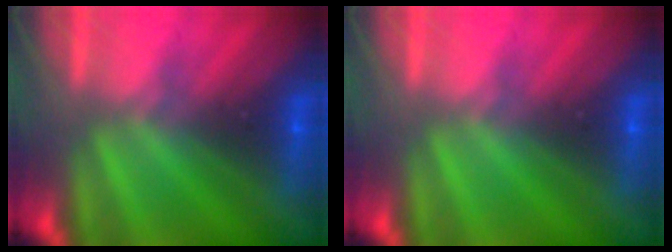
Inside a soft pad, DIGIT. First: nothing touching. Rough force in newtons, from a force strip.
{"total": 0.0}